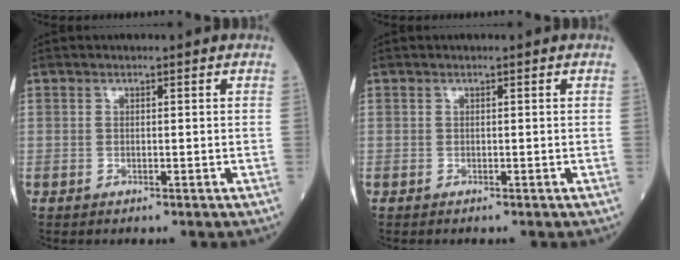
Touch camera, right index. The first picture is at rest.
{"total": 0.0}